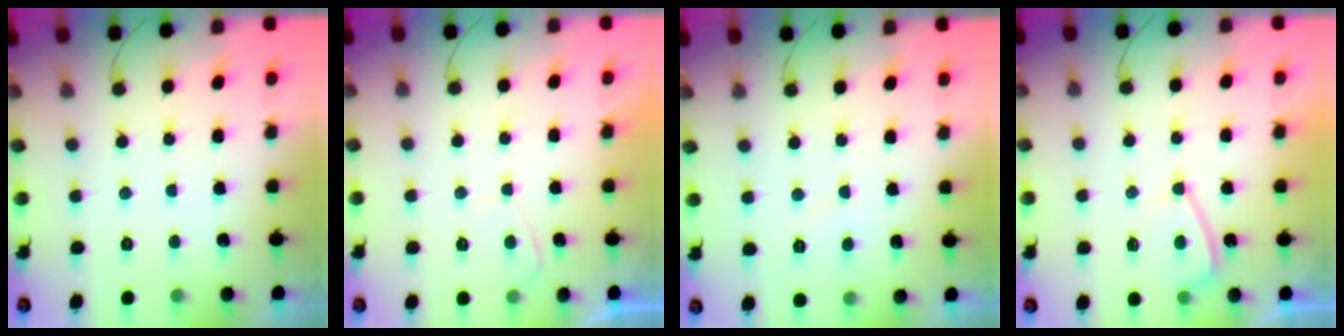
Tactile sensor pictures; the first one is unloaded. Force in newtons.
{"total": 0.8, "press": 0.7, "slide": 0.5}
{"total": 2.7, "press": 2.7, "slide": 0.3}
{"total": 4.4, "press": 4.4, "slide": 0.5}